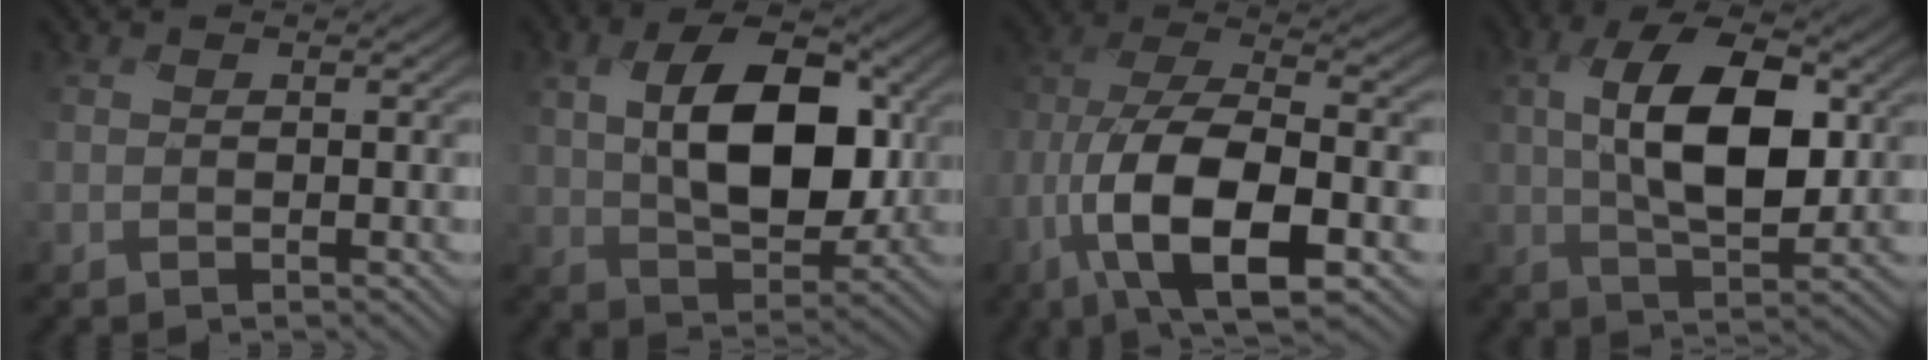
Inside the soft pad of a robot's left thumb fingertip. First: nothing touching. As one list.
[{"total": 11.8, "force": [1.9, 7.0, 9.3], "torque": [-0.170, 0.003, 0.034]}, {"total": 15.0, "force": [-5.8, 6.6, 12.2], "torque": [-0.253, -0.020, -0.112]}, {"total": 11.4, "force": [1.5, 5.5, 9.9], "torque": [-0.187, 0.006, 0.027]}]